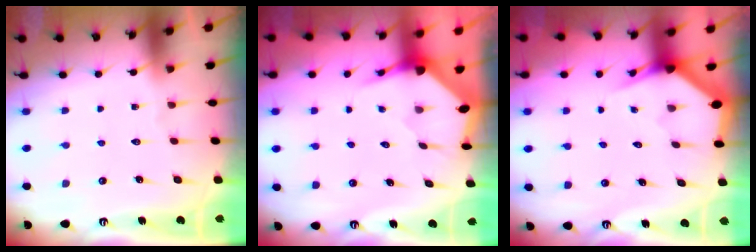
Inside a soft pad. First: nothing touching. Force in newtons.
{"total": 3.6, "press": 3.5, "slide": 0.6}
{"total": 3.0, "press": 3.0, "slide": 0.1}